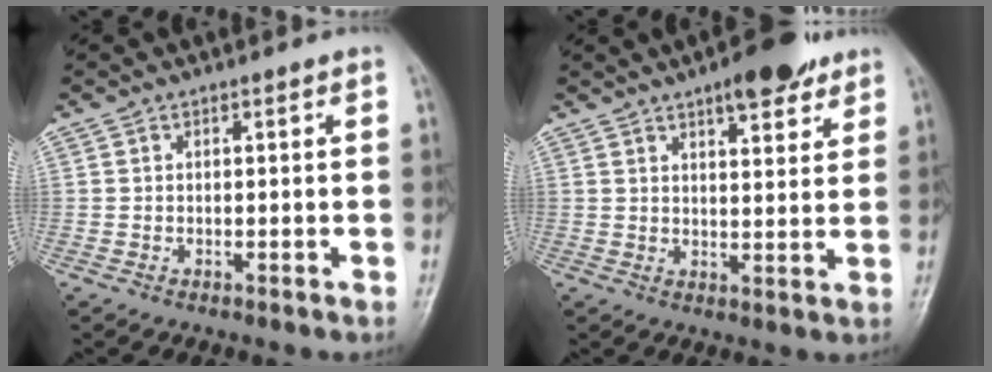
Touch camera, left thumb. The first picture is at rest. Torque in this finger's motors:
{"motor_torque": [-0.37, 0.26, 0.08, -0.01, 0.19]}